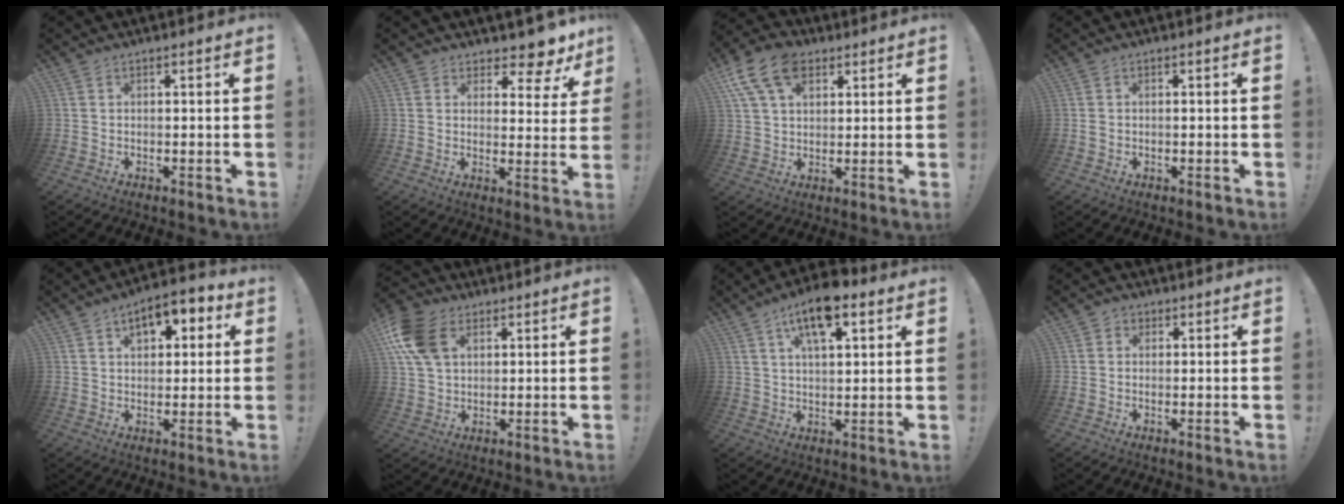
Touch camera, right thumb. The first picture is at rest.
{"total": 6.6, "force": [5.4, 2.8, 2.5], "torque": [-0.026, -0.056, 0.096]}
{"total": 13.4, "force": [6.3, 8.8, 7.9], "torque": [-0.141, -0.017, 0.121]}
{"total": 1.1, "force": [-0.3, 0.8, 0.7], "torque": [-0.013, 0.004, -0.004]}
{"total": 8.3, "force": [3.5, 5.0, 5.7], "torque": [-0.075, -0.007, 0.060]}
{"total": 14.3, "force": [5.1, 10.0, 8.8], "torque": [-0.176, -0.005, 0.099]}
{"total": 12.2, "force": [6.7, 5.3, 8.7], "torque": [-0.133, -0.016, 0.113]}
{"total": 1.9, "force": [0.2, 1.8, 0.7], "torque": [-0.012, 0.002, 0.004]}